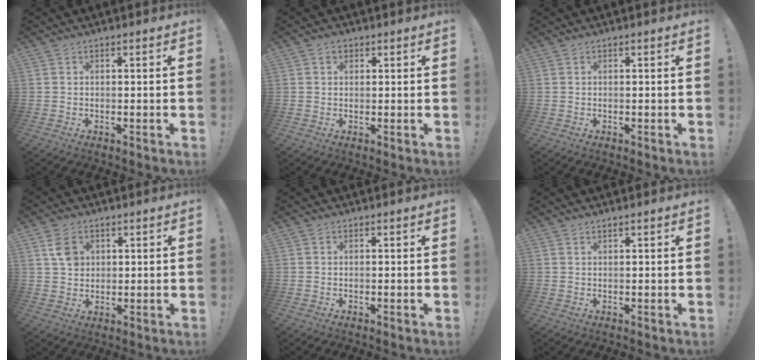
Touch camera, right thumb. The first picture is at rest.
{"total": 2.0, "force": [1.0, 1.5, 1.0], "torque": [-0.016, 0.000, 0.018]}
{"total": 0.0}
{"total": 6.0, "force": [2.2, 4.9, 2.7], "torque": [-0.022, -0.004, 0.039]}
{"total": 0.0}
{"total": 0.8, "force": [0.7, 0.0, 0.4], "torque": [0.000, -0.004, 0.011]}